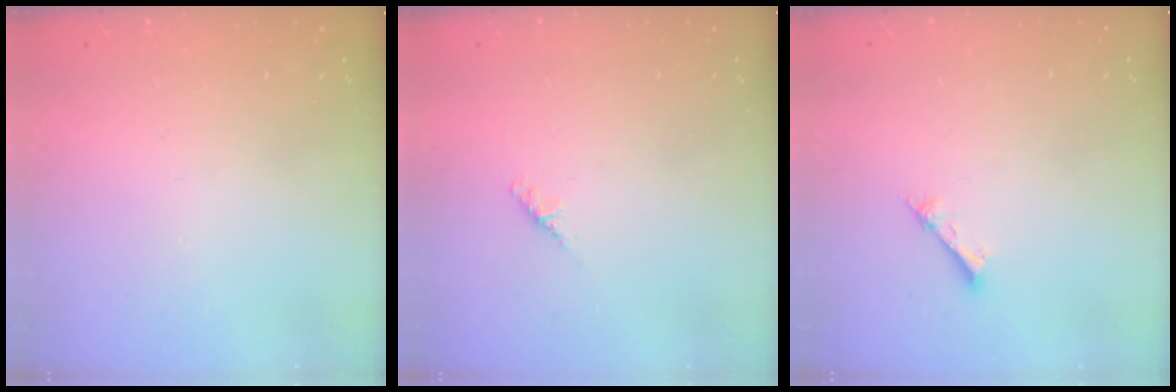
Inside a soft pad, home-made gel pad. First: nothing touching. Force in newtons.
{"total": 1.8, "press": 1.7, "slide": 0.6}
{"total": 1.5, "press": 1.5, "slide": 0.2}